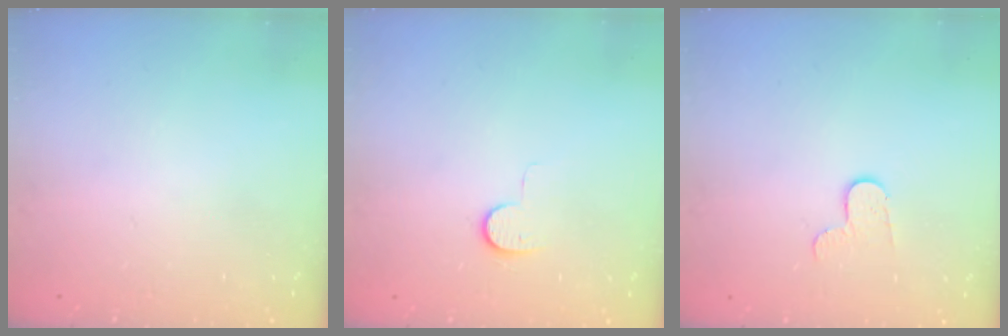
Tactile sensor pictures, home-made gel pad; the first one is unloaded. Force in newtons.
{"total": 6.2, "press": 6.2, "slide": 0.6}
{"total": 5.7, "press": 5.7, "slide": 0.5}